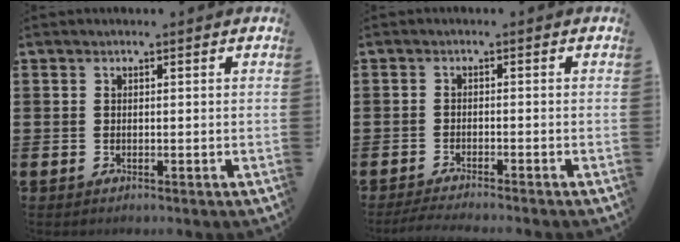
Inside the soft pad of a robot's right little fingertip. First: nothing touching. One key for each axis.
{"total": 1.7, "fx": -1.5, "fy": -0.1, "fz": 0.7, "tx": -0.010, "ty": 0.003, "tz": -0.030}